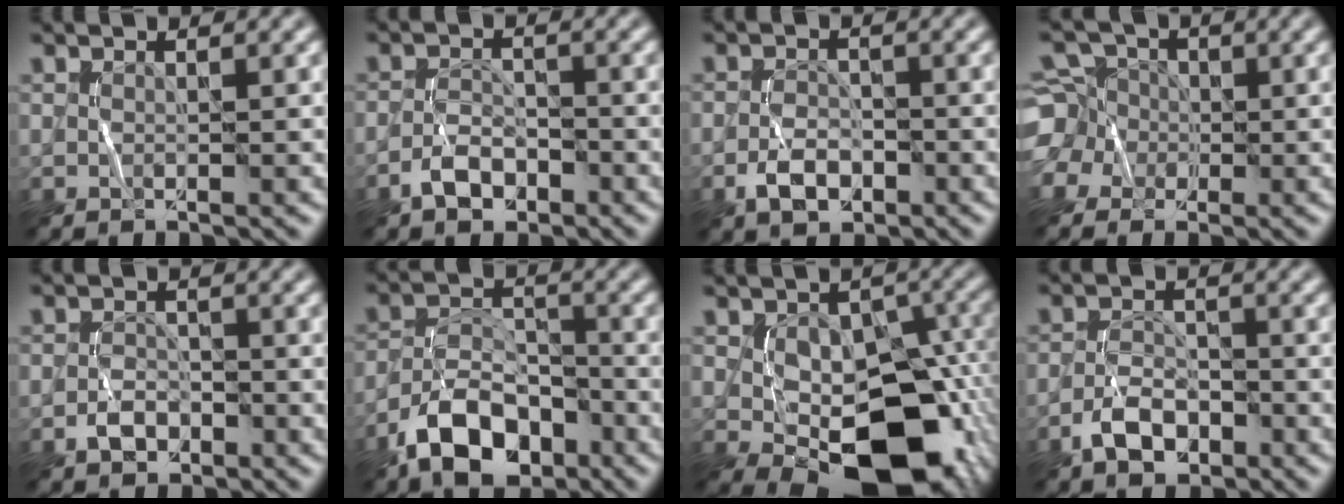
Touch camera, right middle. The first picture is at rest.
{"total": 2.7, "force": [-1.9, 1.5, 1.1], "torque": [-0.018, 0.010, -0.040]}
{"total": 2.7, "force": [-1.5, 1.6, 1.4], "torque": [-0.025, 0.006, -0.031]}
{"total": 7.1, "force": [-1.9, 6.5, 2.2], "torque": [-0.049, 0.025, -0.075]}
{"total": 1.9, "force": [-1.2, 1.3, 0.6], "torque": [-0.009, 0.009, -0.024]}
{"total": 7.3, "force": [-4.7, 4.0, 3.8], "torque": [-0.061, 0.008, -0.094]}
{"total": 12.9, "force": [-3.9, 7.7, 9.7], "torque": [-0.139, -0.010, -0.054]}
{"total": 3.3, "force": [-2.2, 1.9, 1.7], "torque": [-0.027, 0.008, -0.044]}